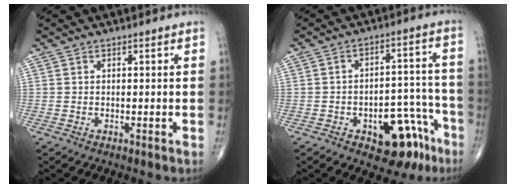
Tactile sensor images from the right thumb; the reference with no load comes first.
{"total": 12.7, "force": [-6.7, 6.7, 8.5], "torque": [-0.069, 0.056, -0.082]}